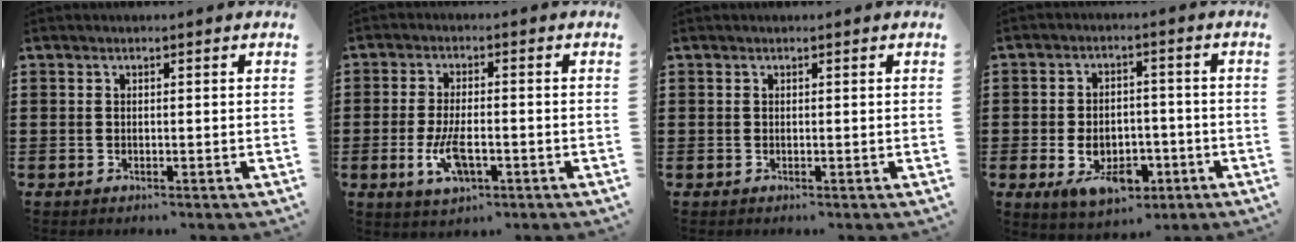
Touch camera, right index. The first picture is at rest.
{"total": 6.6, "force": [-2.0, 2.8, 5.6], "torque": [-0.128, -0.009, -0.040]}
{"total": 0.0}
{"total": 7.1, "force": [-2.7, 4.9, 4.4], "torque": [-0.073, 0.005, -0.050]}